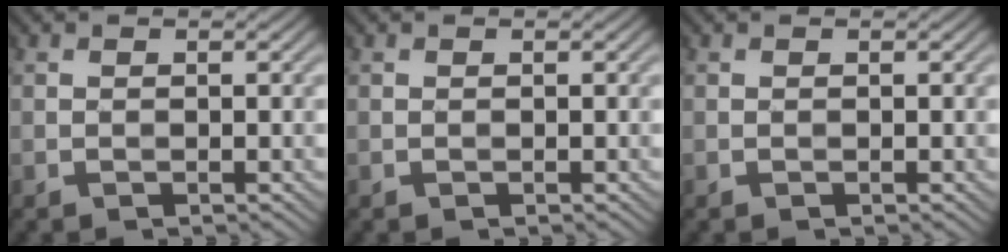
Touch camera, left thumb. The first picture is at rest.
{"total": 0.0}
{"total": 0.0}